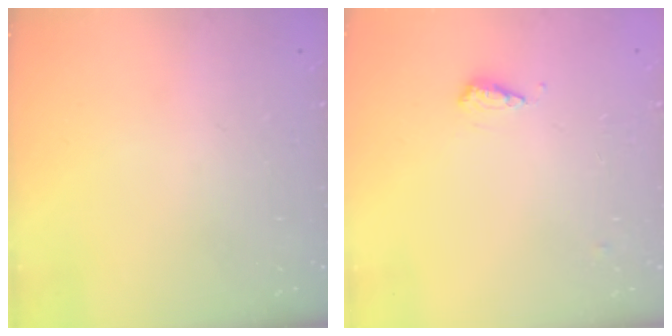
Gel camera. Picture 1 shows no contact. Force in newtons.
{"total": 8.3, "press": 8.3, "slide": 0.9}